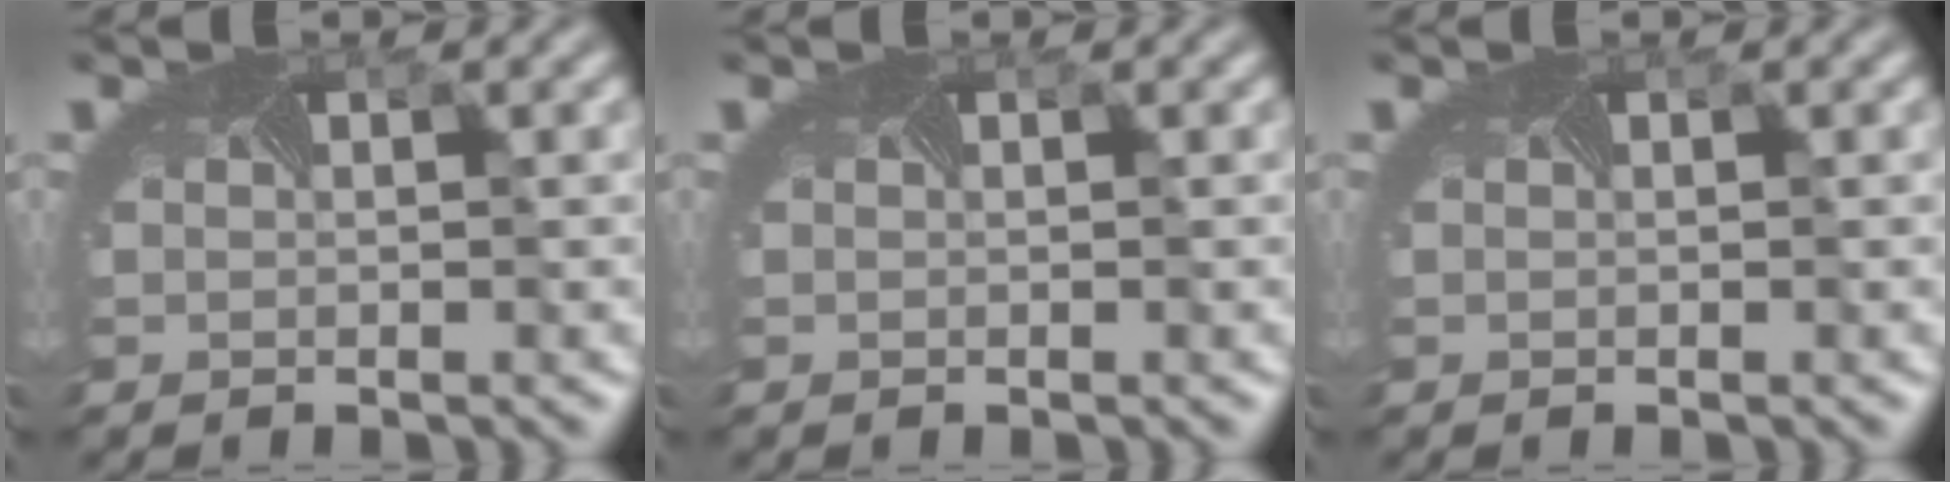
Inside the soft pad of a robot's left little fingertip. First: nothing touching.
{"total": 0.0}
{"total": 0.0}